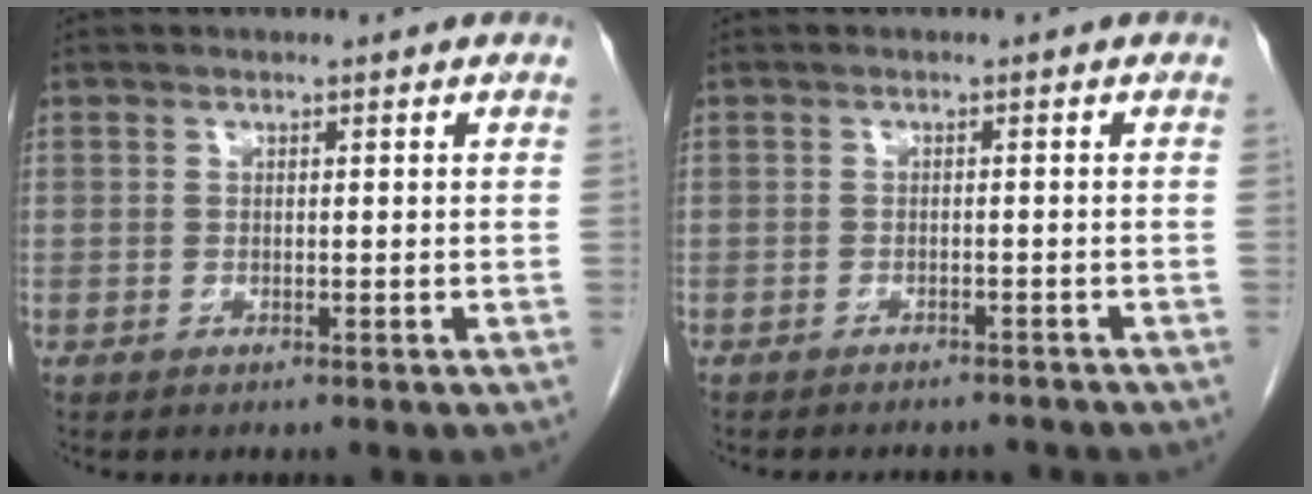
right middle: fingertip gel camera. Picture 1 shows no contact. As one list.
[{"total": 5.6, "force": [-5.2, 1.6, 1.1], "torque": [-0.012, -0.001, -0.061]}]